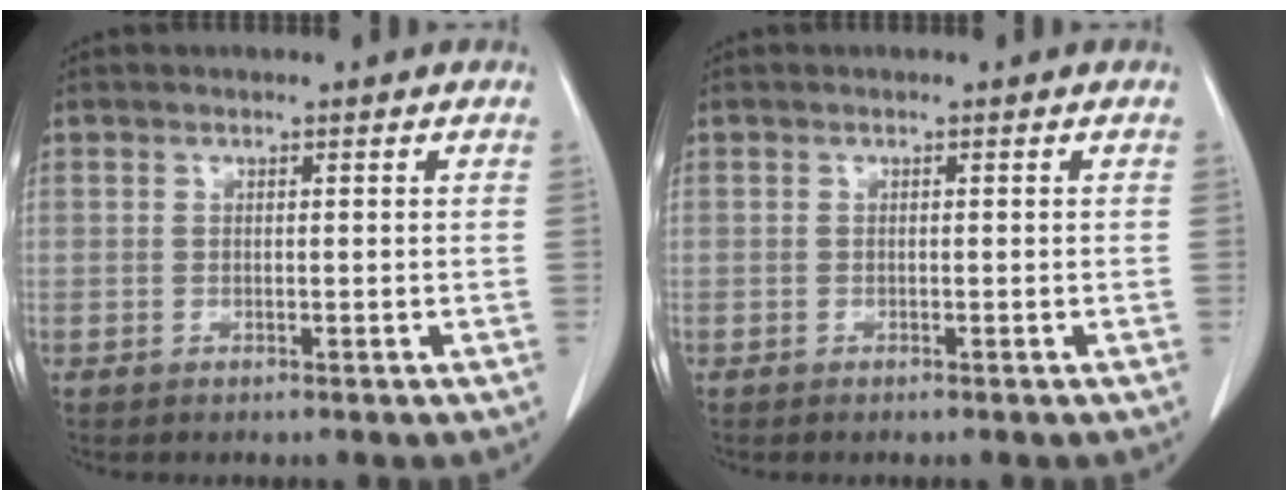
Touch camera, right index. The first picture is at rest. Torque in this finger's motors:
{"motor_torque": [-0.07, -0.13, -0.05, -0.03]}